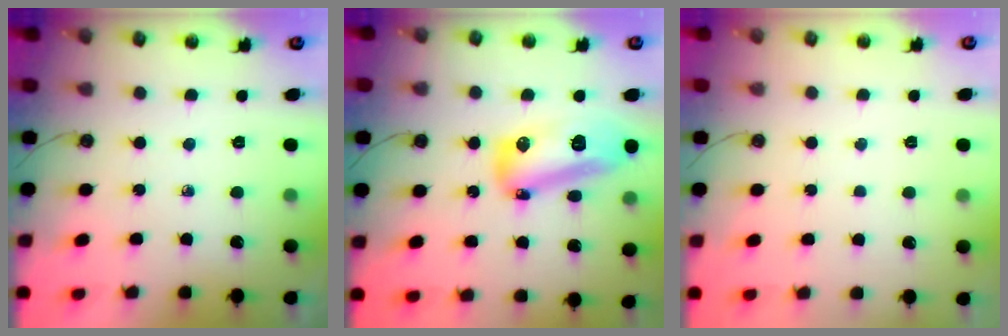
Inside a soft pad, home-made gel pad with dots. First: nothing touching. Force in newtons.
{"total": 14.4, "press": 14.3, "slide": 1.6}
{"total": 1.2, "press": 1.2, "slide": 0.0}